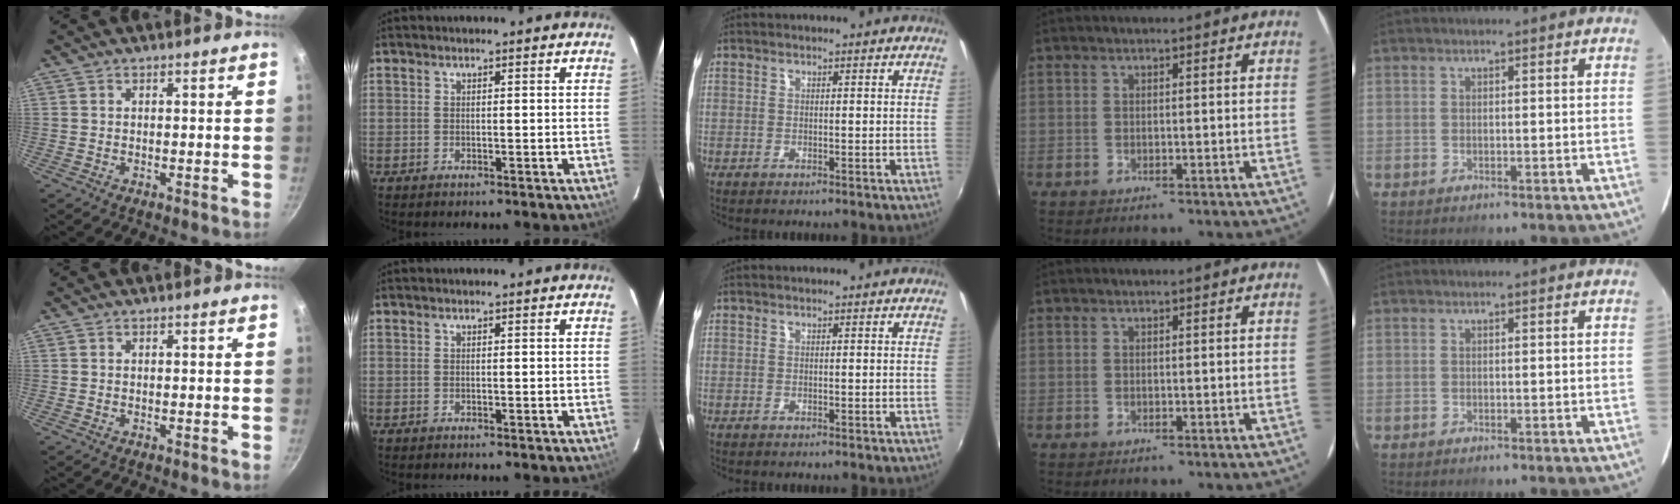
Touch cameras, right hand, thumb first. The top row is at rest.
{}